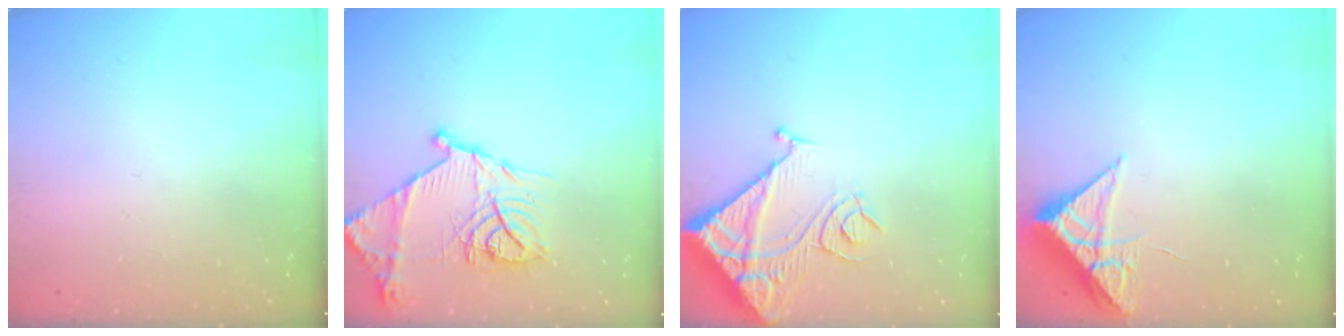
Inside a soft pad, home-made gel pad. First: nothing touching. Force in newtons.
{"total": 18.7, "press": 18.6, "slide": 1.4}
{"total": 13.7, "press": 13.6, "slide": 1.6}
{"total": 7.0, "press": 7.0, "slide": 0.3}